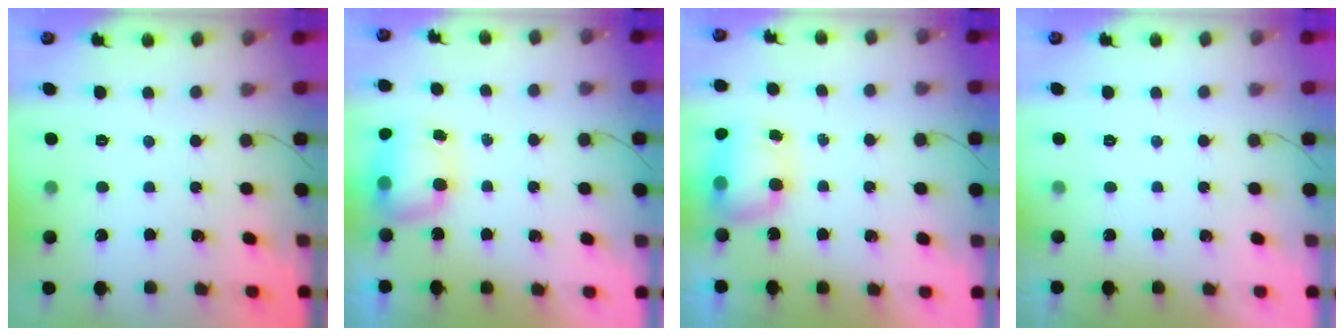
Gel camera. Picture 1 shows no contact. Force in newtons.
{"total": 7.5, "press": 7.4, "slide": 1.3}
{"total": 7.5, "press": 7.4, "slide": 1.3}
{"total": 0.0}